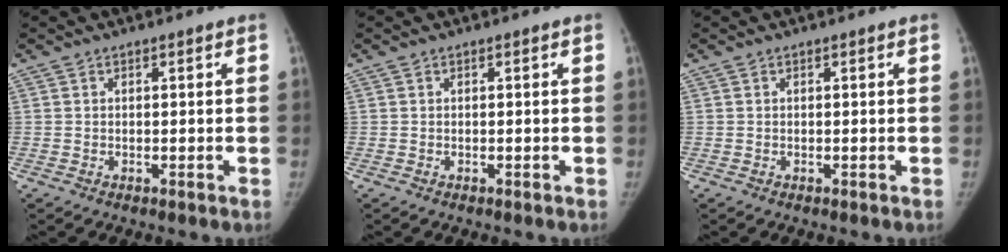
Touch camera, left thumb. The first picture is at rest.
{"total": 0.0}
{"total": 0.0}